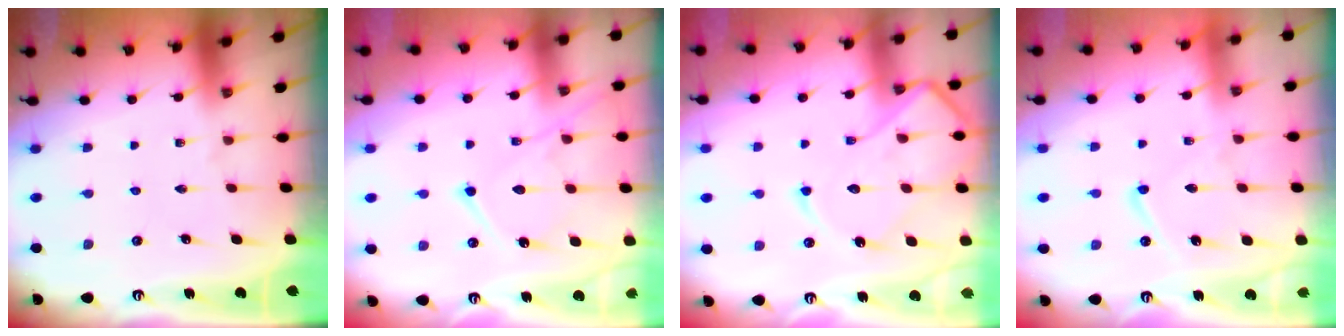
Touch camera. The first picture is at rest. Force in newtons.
{"total": 12.0, "press": 11.9, "slide": 1.4}
{"total": 13.8, "press": 13.7, "slide": 1.3}
{"total": 10.6, "press": 10.5, "slide": 1.1}